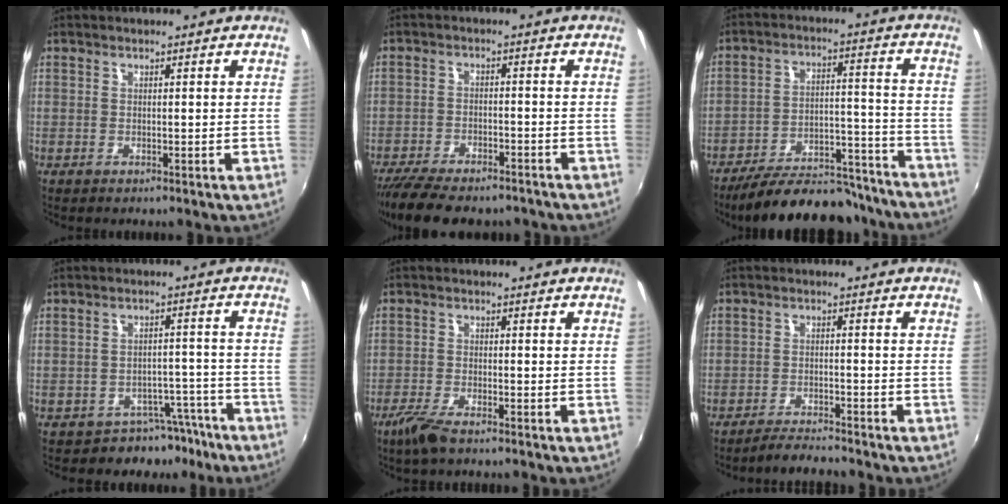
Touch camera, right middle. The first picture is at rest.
{"total": 14.6, "force": [-11.9, 4.7, 7.0], "torque": [-0.151, -0.034, -0.185]}
{"total": 22.0, "force": [-19.3, 6.6, 8.0], "torque": [-0.148, 0.021, -0.256]}
{"total": 7.0, "force": [-5.6, 4.0, 0.8], "torque": [-0.005, 0.033, -0.069]}
{"total": 4.9, "force": [-3.7, 1.0, 3.1], "torque": [-0.084, -0.010, -0.073]}
{"total": 4.3, "force": [-4.2, 0.3, 1.0], "torque": [-0.040, -0.007, -0.073]}